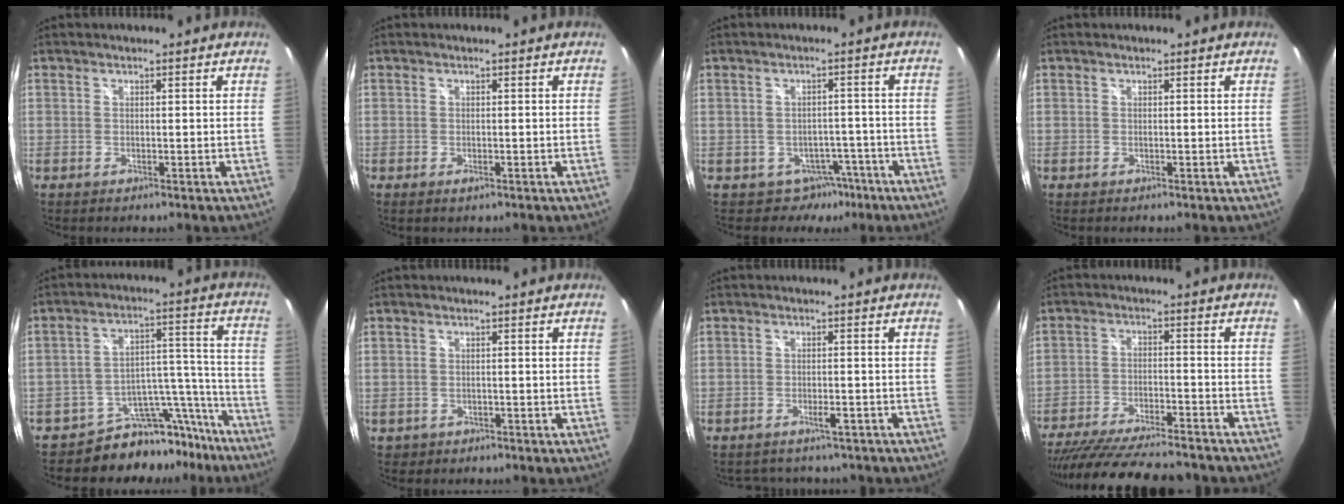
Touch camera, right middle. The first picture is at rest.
{"total": 0.9, "force": [-0.5, 0.5, 0.6], "torque": [-0.009, -0.003, -0.009]}
{"total": 5.4, "force": [-3.6, 4.1, 0.0], "torque": [0.003, 0.032, -0.039]}
{"total": 0.0}
{"total": 13.2, "force": [-11.8, 5.6, 2.0], "torque": [-0.011, 0.071, -0.173]}
{"total": 2.0, "force": [-0.9, 1.7, 0.5], "torque": [-0.016, -0.003, -0.011]}
{"total": 6.0, "force": [-5.0, 2.6, 2.2], "torque": [-0.040, -0.003, -0.062]}
{"total": 23.1, "force": [-19.9, 4.7, 10.8], "torque": [-0.207, -0.044, -0.297]}